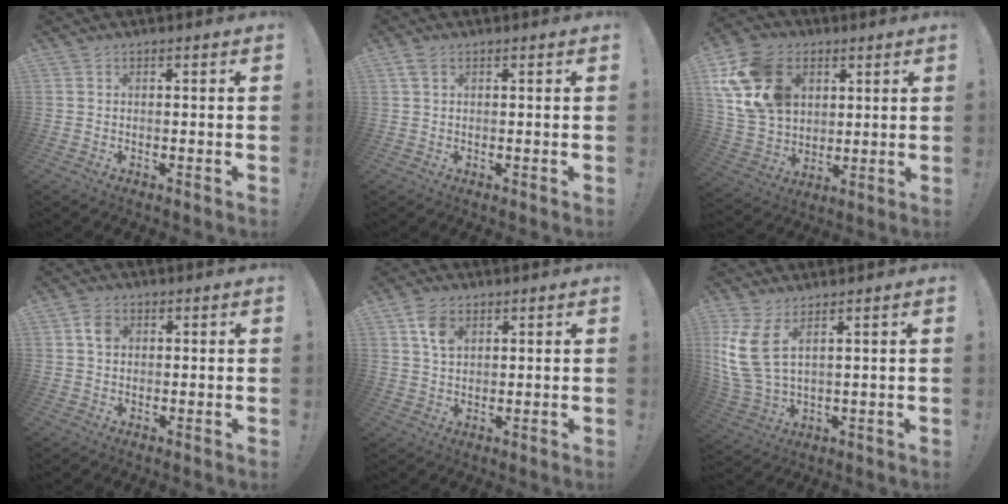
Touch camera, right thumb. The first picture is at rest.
{"total": 1.6, "force": [0.6, 0.8, 1.2], "torque": [-0.033, 0.006, 0.014]}
{"total": 19.3, "force": [6.9, 14.7, 10.4], "torque": [-0.193, -0.018, 0.136]}
{"total": 4.2, "force": [1.3, 3.2, 2.4], "torque": [-0.028, -0.001, 0.021]}
{"total": 6.2, "force": [3.0, 3.9, 3.7], "torque": [-0.056, -0.010, 0.056]}
{"total": 9.8, "force": [4.6, 4.2, 7.6], "torque": [-0.165, -0.027, 0.089]}